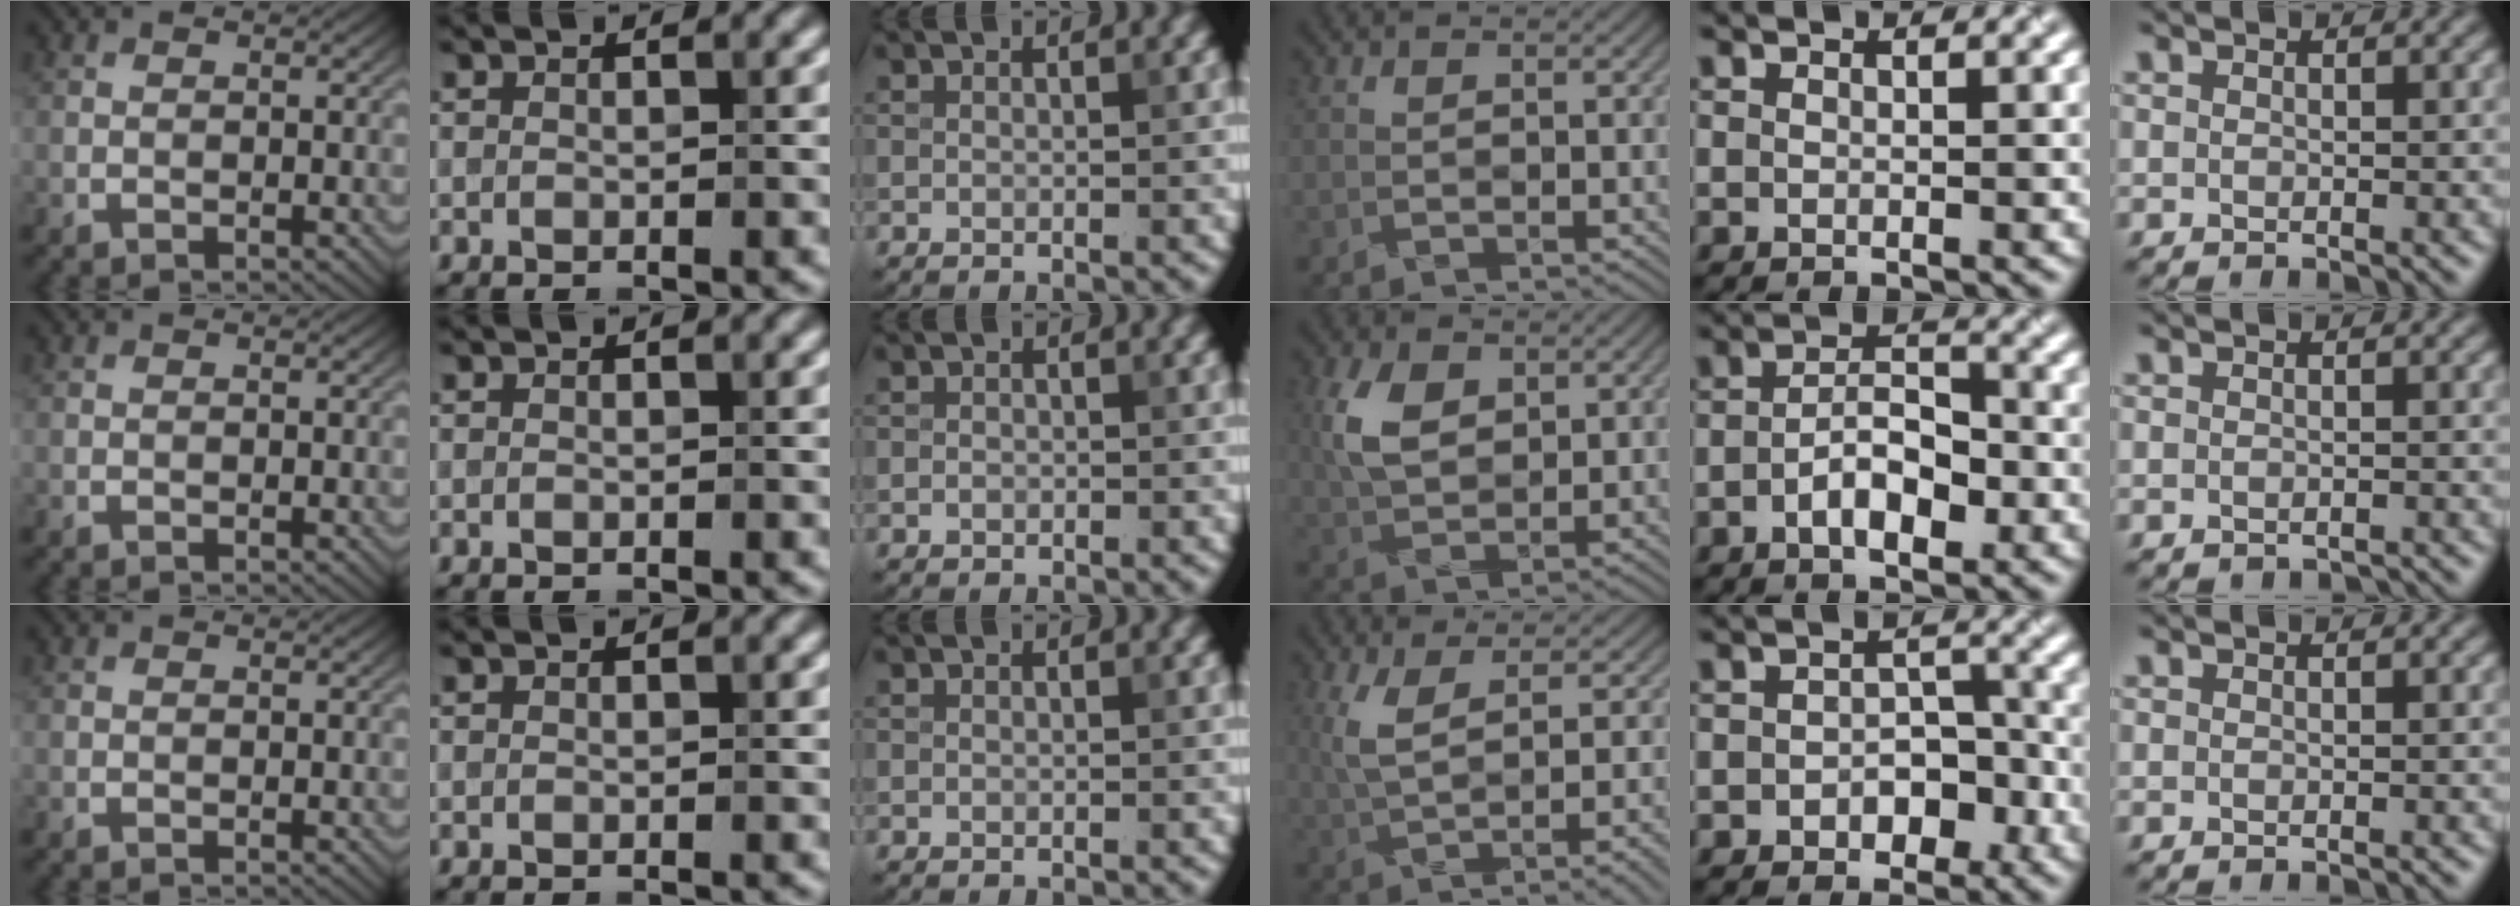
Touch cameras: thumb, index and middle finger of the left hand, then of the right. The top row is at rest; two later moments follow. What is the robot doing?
{"motion": "fold", "object": "napkin"}